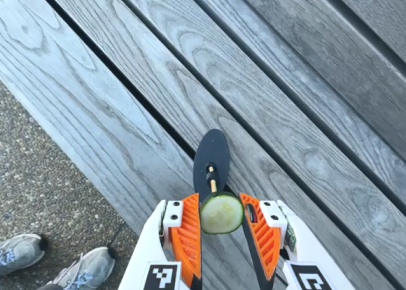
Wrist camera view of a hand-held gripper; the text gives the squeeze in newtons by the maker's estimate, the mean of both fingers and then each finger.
{"total": 7.5, "left": 7.5, "right": 7.5}